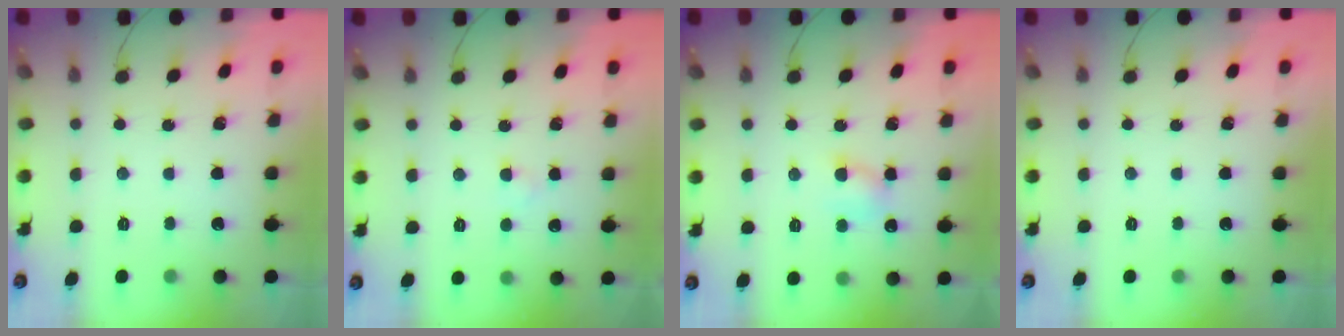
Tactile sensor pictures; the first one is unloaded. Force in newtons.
{"total": 1.2, "press": 1.0, "slide": 0.6}
{"total": 5.3, "press": 5.2, "slide": 0.7}
{"total": 0.0}